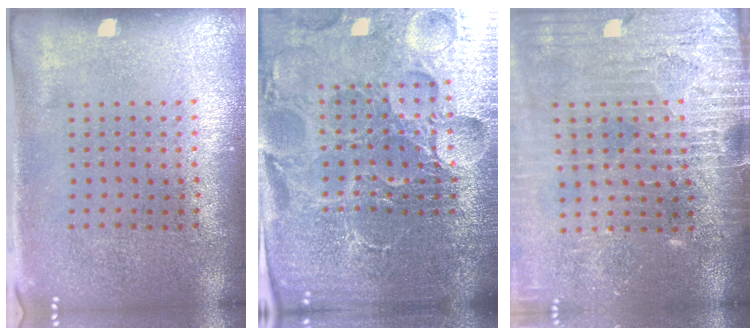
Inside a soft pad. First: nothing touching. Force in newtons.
{"total": 6.2, "press": 5.5, "slide": 2.7}
{"total": 3.8, "press": 3.4, "slide": 1.7}